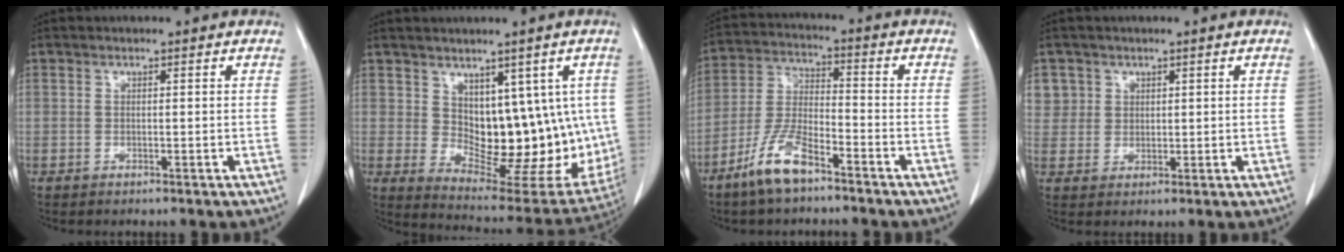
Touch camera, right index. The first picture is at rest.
{"total": 14.8, "force": [1.8, 7.9, 12.4], "torque": [-0.146, 0.001, 0.050]}
{"total": 9.0, "force": [-6.2, 2.3, 6.1], "torque": [-0.136, -0.007, -0.124]}
{"total": 4.5, "force": [2.1, 3.9, -0.1], "torque": [0.018, 0.004, 0.041]}